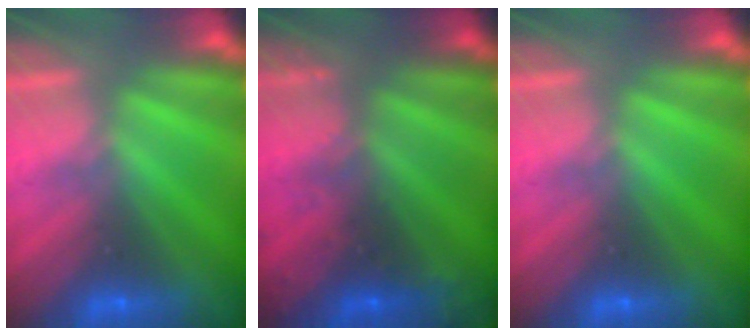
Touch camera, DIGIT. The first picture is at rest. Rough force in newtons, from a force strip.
{"total": 7.9}
{"total": 0.0}